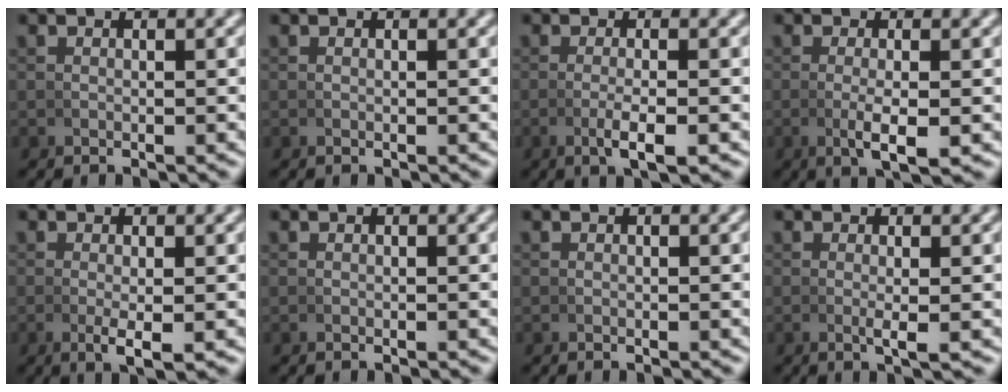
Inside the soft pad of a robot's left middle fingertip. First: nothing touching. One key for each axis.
{"total": 0.0}
{"total": 2.7, "fx": -1.1, "fy": 0.5, "fz": 2.4, "tx": -0.051, "ty": -0.007, "tz": -0.015}
{"total": 3.2, "fx": -0.7, "fy": 0.7, "fz": 3.0, "tx": -0.056, "ty": -0.010, "tz": -0.007}
{"total": 2.4, "fx": -0.5, "fy": 0.5, "fz": 2.3, "tx": -0.046, "ty": -0.010, "tz": -0.004}
{"total": 0.0}
{"total": 0.0}
{"total": 1.4, "fx": 0.0, "fy": 0.1, "fz": 1.4, "tx": -0.029, "ty": -0.006, "tz": 0.001}